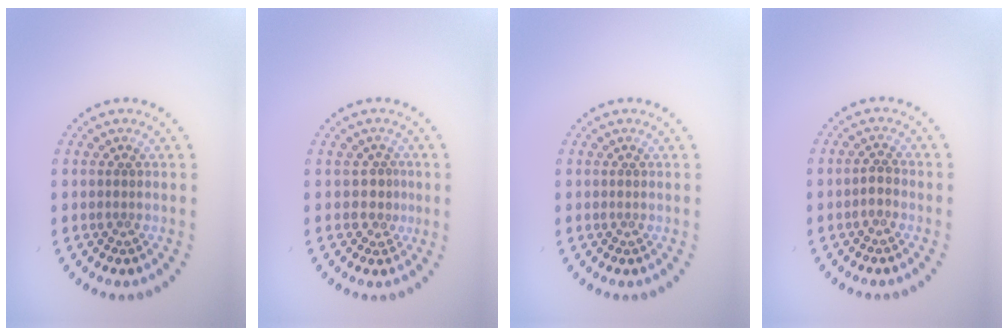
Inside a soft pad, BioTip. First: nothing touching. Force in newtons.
{"total": 1.6, "press": 1.2, "slide": 1.1}
{"total": 0.0}
{"total": 1.0, "press": 0.9, "slide": 0.5}